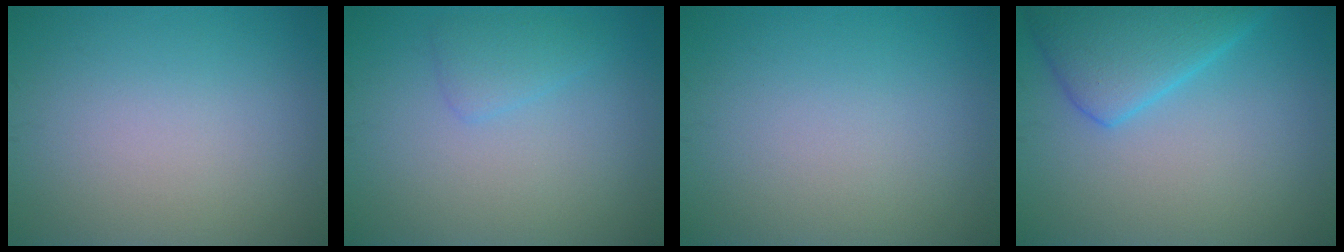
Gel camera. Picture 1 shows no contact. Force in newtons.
{"total": 1.7, "press": 1.7, "slide": 0.1}
{"total": 0.0}
{"total": 5.4, "press": 5.4, "slide": 0.3}